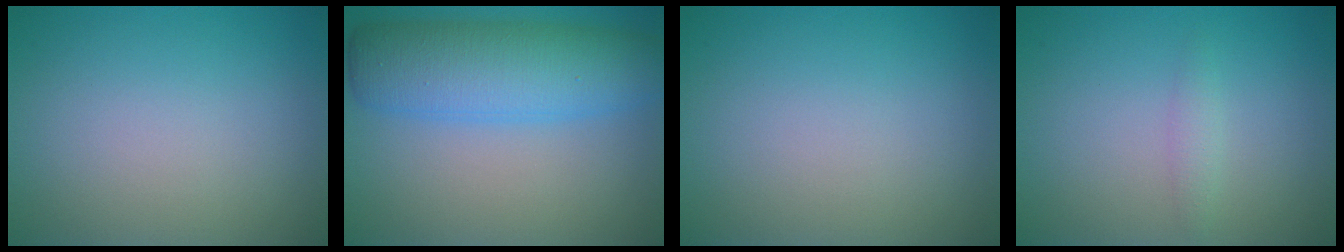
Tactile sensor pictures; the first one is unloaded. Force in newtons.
{"total": 8.1, "press": 8.1, "slide": 0.2}
{"total": 0.0}
{"total": 1.0, "press": 1.0, "slide": 0.0}